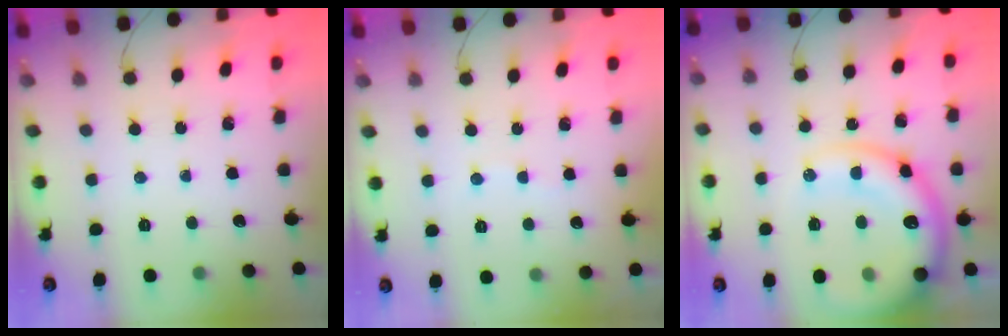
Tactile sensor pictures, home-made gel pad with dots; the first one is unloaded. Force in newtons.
{"total": 4.7, "press": 4.7, "slide": 0.7}
{"total": 20.5, "press": 20.0, "slide": 4.4}